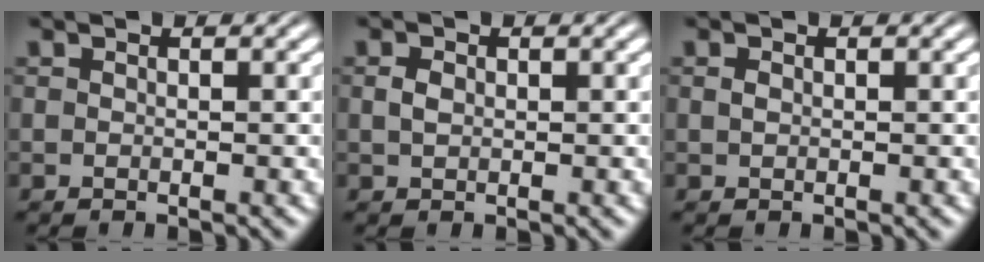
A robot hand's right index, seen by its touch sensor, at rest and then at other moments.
{"total": 0.7, "force": [0.1, -0.6, 0.3], "torque": [0.000, -0.007, 0.011]}
{"total": 0.9, "force": [0.0, -0.9, 0.0], "torque": [0.003, -0.006, 0.008]}